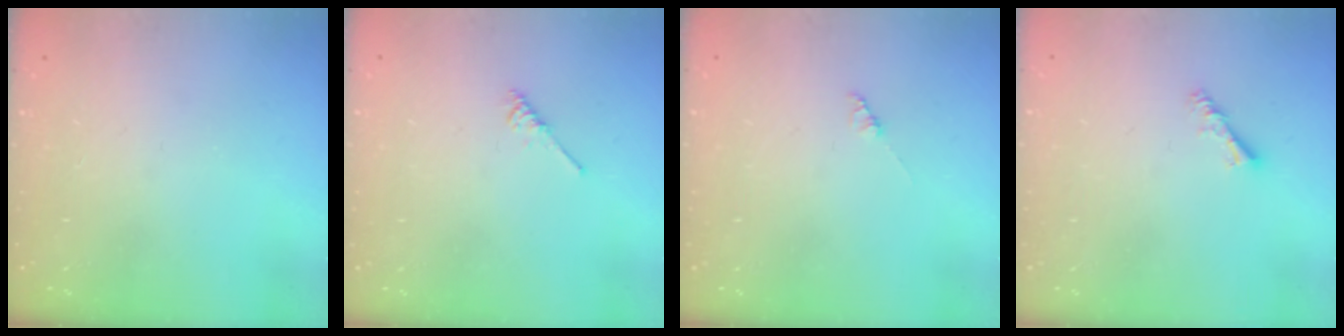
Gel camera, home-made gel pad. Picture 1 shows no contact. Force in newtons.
{"total": 2.1, "press": 2.1, "slide": 0.4}
{"total": 1.4, "press": 1.4, "slide": 0.2}
{"total": 3.2, "press": 3.2, "slide": 0.6}